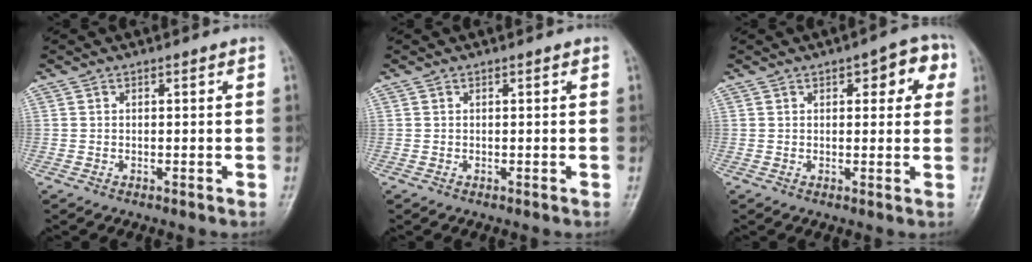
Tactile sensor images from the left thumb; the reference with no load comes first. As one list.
[{"total": 0.0}, {"total": 6.5, "force": [2.5, 3.1, 5.1], "torque": [-0.032, 0.000, 0.022]}]